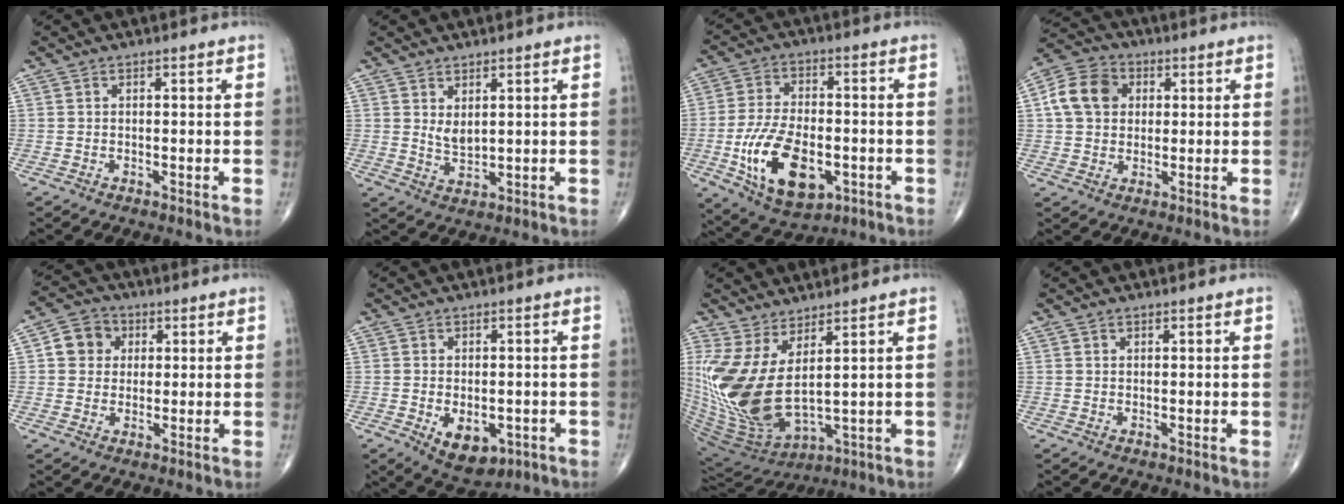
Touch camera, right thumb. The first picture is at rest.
{"total": 3.3, "force": [1.3, 1.6, 2.6], "torque": [-0.043, -0.020, 0.032]}
{"total": 16.3, "force": [-4.7, 8.9, 12.8], "torque": [-0.217, 0.007, -0.071]}
{"total": 10.0, "force": [2.1, 8.0, 5.5], "torque": [-0.086, 0.011, 0.028]}
{"total": 6.8, "force": [1.6, 6.1, 2.6], "torque": [-0.017, 0.005, 0.020]}
{"total": 7.9, "force": [-2.5, 4.8, 5.8], "torque": [-0.070, -0.002, -0.022]}
{"total": 16.7, "force": [3.9, 7.0, 14.7], "torque": [-0.326, -0.046, 0.098]}
{"total": 0.7, "force": [0.4, 0.5, 0.2], "torque": [0.003, -0.003, 0.006]}